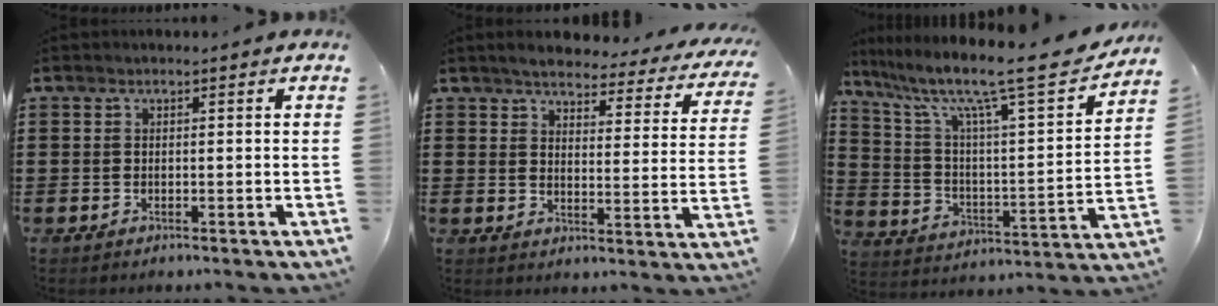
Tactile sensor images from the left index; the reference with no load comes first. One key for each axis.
{"total": 3.7, "fx": 3.5, "fy": 0.6, "fz": 1.0, "tx": -0.041, "ty": -0.022, "tz": 0.056}
{"total": 11.6, "fx": 8.8, "fy": 1.4, "fz": 7.3, "tx": -0.160, "ty": -0.061, "tz": 0.135}